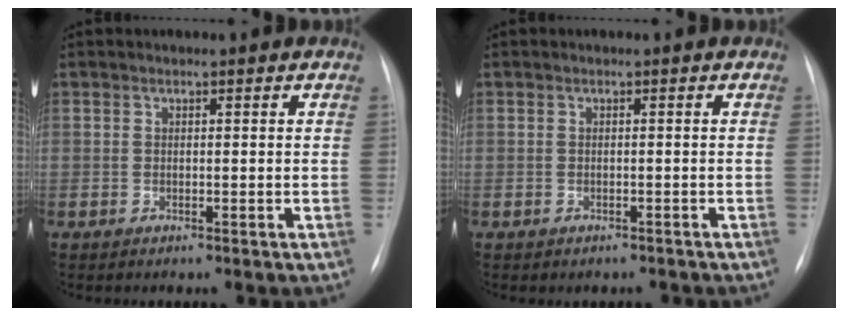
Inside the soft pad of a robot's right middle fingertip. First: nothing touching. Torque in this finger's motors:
{"motor_torque": [0.82, -0.87, 0.05, 0.04]}